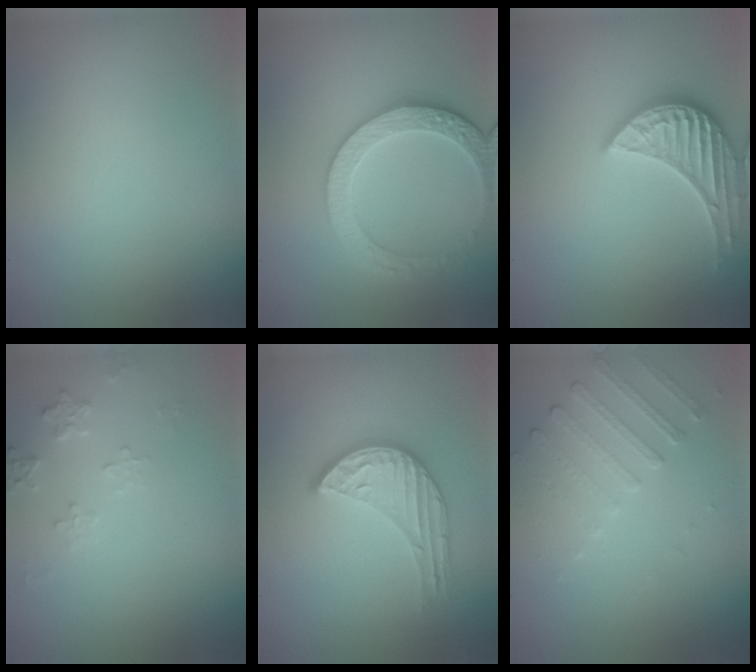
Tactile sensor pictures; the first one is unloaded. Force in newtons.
{"total": 4.0, "press": 3.8, "slide": 1.1}
{"total": 3.3, "press": 3.3, "slide": 0.4}
{"total": 1.6, "press": 1.6, "slide": 0.4}
{"total": 3.5, "press": 3.3, "slide": 1.3}
{"total": 1.9, "press": 1.5, "slide": 1.2}